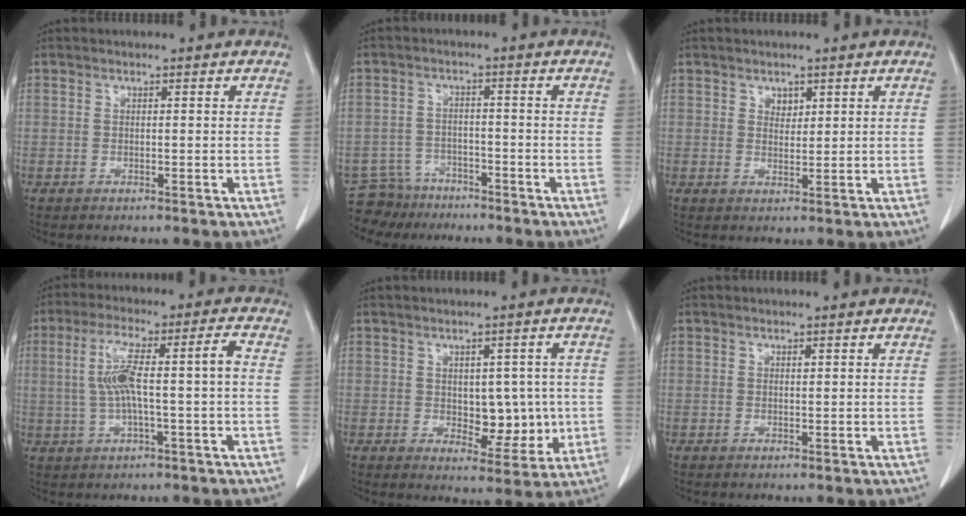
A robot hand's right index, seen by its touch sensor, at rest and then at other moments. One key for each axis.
{"total": 5.9, "fx": -4.9, "fy": 3.1, "fz": -0.7, "tx": 0.015, "ty": 0.008, "tz": -0.085}
{"total": 1.7, "fx": 1.1, "fy": 1.1, "fz": 0.7, "tx": -0.009, "ty": -0.003, "tz": 0.020}
{"total": 9.1, "fx": 0.2, "fy": 0.9, "fz": 9.1, "tx": -0.180, "ty": 0.030, "tz": 0.006}
{"total": 6.9, "fx": -0.2, "fy": 3.9, "fz": 5.7, "tx": -0.064, "ty": 0.003, "tz": 0.010}
{"total": 0.0}